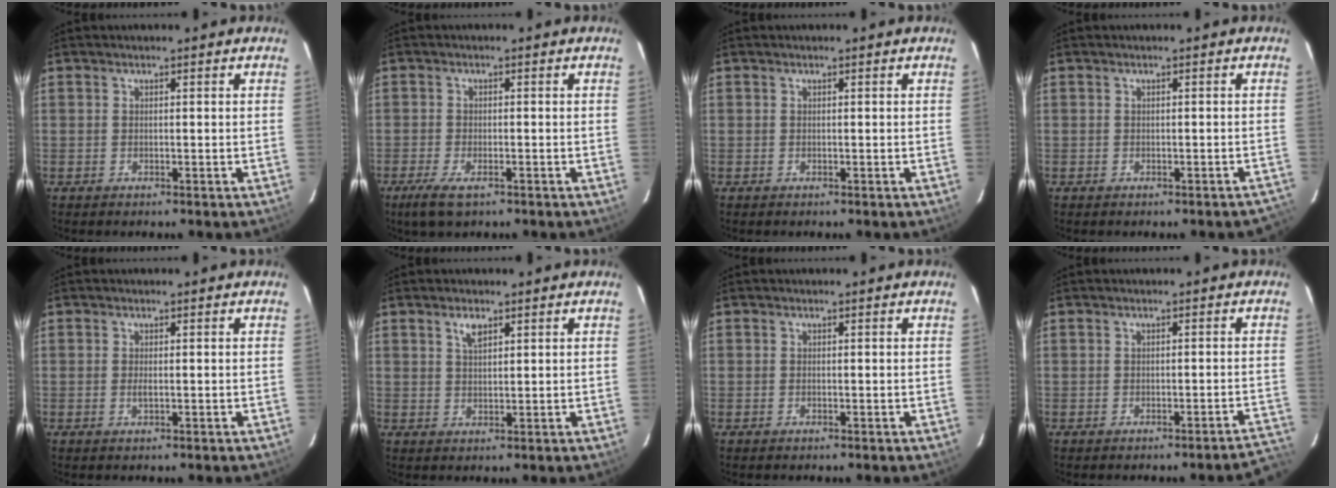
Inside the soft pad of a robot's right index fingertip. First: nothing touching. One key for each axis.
{"total": 5.0, "fx": -3.2, "fy": 1.8, "fz": 3.5, "tx": -0.083, "ty": -0.015, "tz": -0.058}
{"total": 0.0}
{"total": 2.8, "fx": -2.3, "fy": 1.3, "fz": 0.9, "tx": -0.004, "ty": 0.011, "tz": -0.019}
{"total": 1.1, "fx": -0.1, "fy": 0.2, "fz": 1.0, "tx": -0.020, "ty": -0.001, "tz": -0.002}
{"total": 2.7, "fx": 1.6, "fy": 1.1, "fz": 1.8, "tx": -0.033, "ty": 0.004, "tz": 0.032}
{"total": 0.0}
{"total": 4.7, "fx": -4.2, "fy": 0.6, "fz": 1.9, "tx": -0.002, "ty": 0.018, "tz": -0.040}